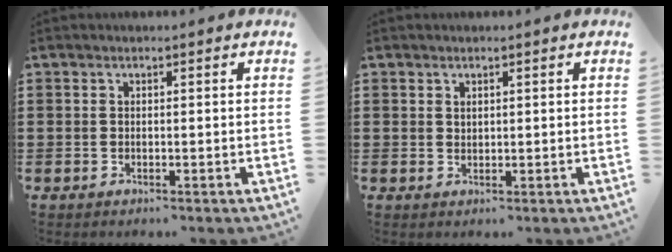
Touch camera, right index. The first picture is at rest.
{"total": 0.9, "force": [0.7, 0.5, 0.2], "torque": [-0.006, 0.003, 0.013]}